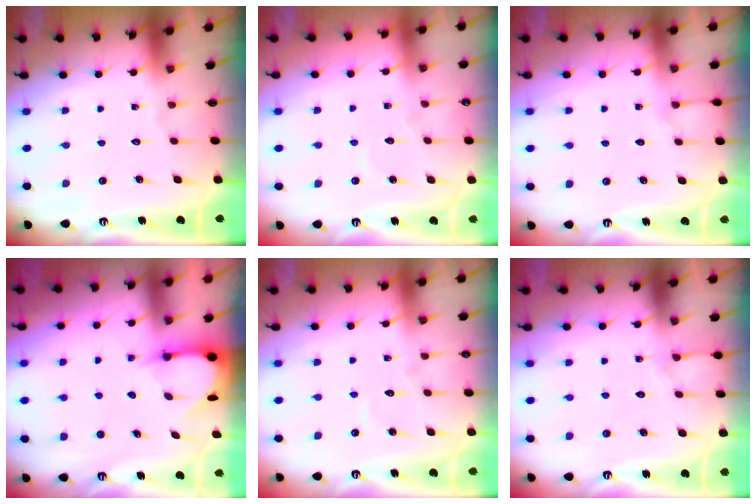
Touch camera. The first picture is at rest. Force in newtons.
{"total": 2.8, "press": 2.8, "slide": 0.3}
{"total": 4.0, "press": 4.0, "slide": 0.5}
{"total": 3.4, "press": 3.4, "slide": 0.3}
{"total": 2.9, "press": 2.9, "slide": 0.3}
{"total": 4.3, "press": 4.2, "slide": 0.5}